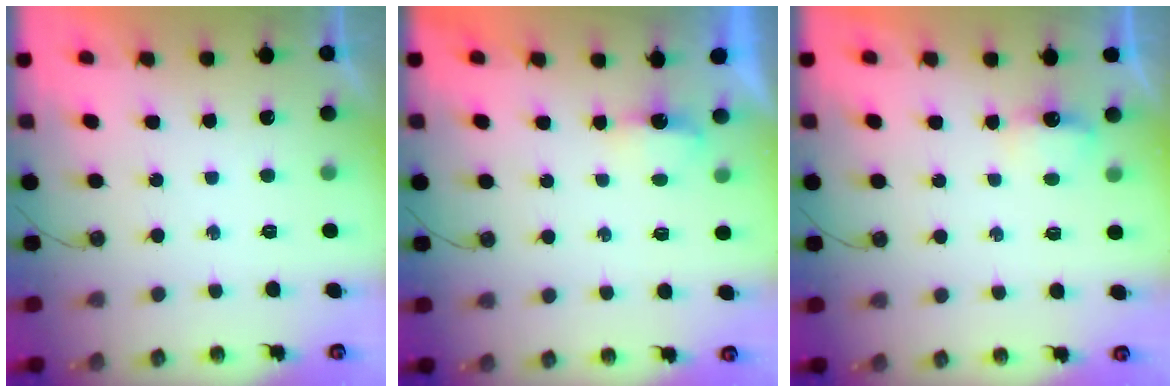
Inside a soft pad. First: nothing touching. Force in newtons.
{"total": 2.9, "press": 2.8, "slide": 0.6}
{"total": 3.8, "press": 3.8, "slide": 0.5}